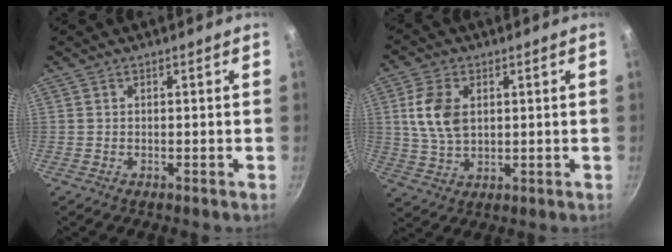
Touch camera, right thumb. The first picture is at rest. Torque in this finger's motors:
{"motor_torque": [0.34, 0.18, 1.08, 0.36, 0.26]}